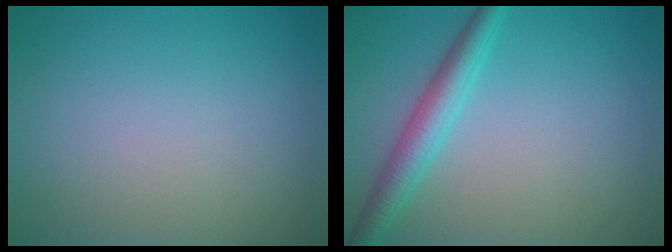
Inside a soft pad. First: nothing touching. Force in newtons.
{"total": 3.5, "press": 3.5, "slide": 0.0}